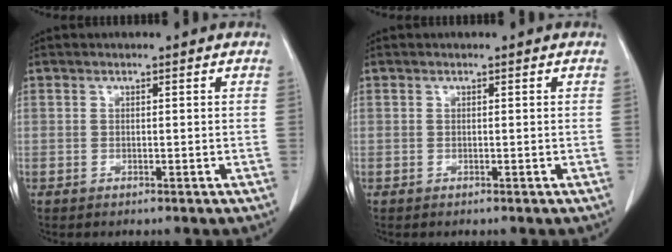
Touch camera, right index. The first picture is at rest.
{"total": 0.0}